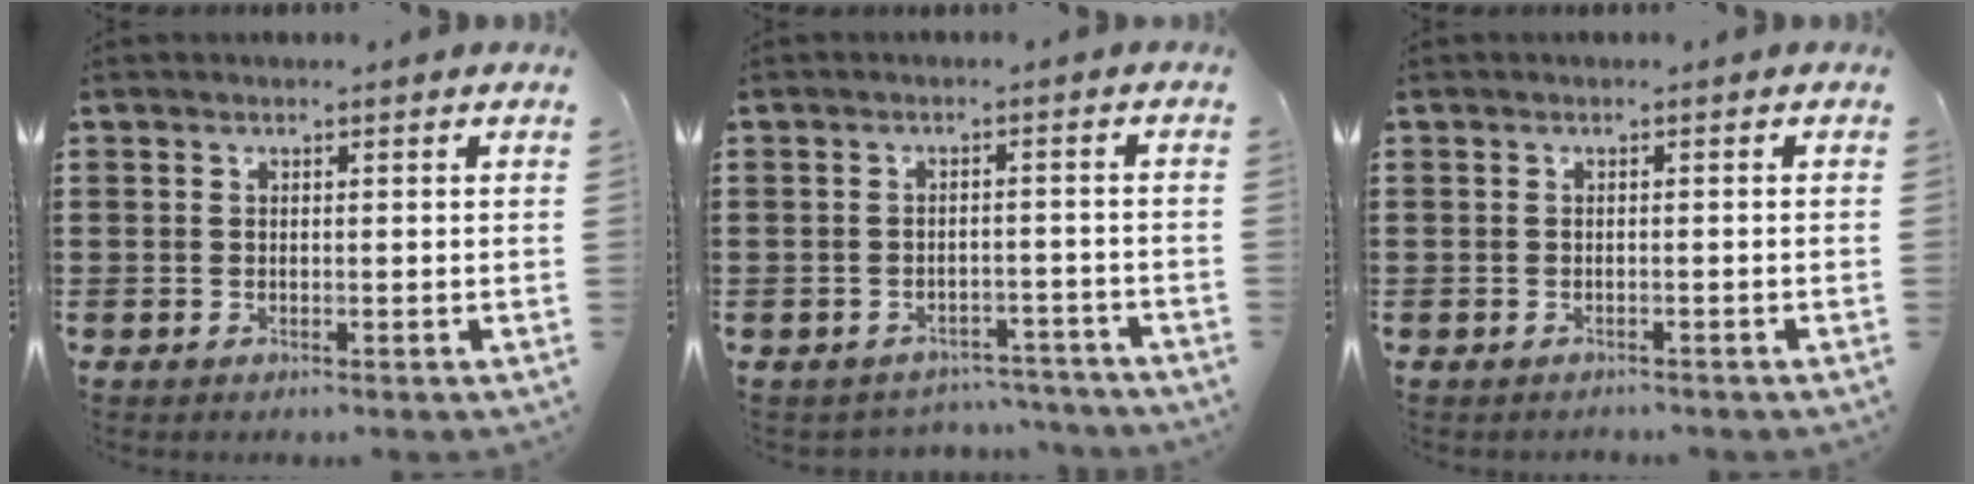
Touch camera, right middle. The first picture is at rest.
{"total": 2.8, "force": [-2.7, 0.6, -0.2], "torque": [-0.007, -0.001, -0.059]}
{"total": 0.6, "force": [-0.6, 0.1, -0.1], "torque": [-0.001, 0.000, -0.013]}